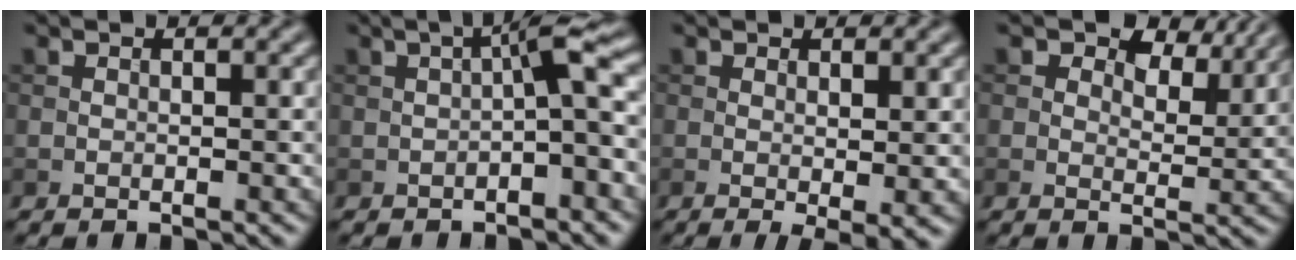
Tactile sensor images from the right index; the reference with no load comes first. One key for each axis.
{"total": 4.0, "fx": 0.0, "fy": 0.5, "fz": 3.9, "tx": -0.064, "ty": 0.021, "tz": -0.005}
{"total": 2.6, "fx": 0.0, "fy": 0.3, "fz": 2.6, "tx": -0.039, "ty": -0.011, "tz": 0.004}
{"total": 6.4, "fx": 4.0, "fy": 3.3, "fz": 3.6, "tx": -0.050, "ty": -0.003, "tz": 0.054}